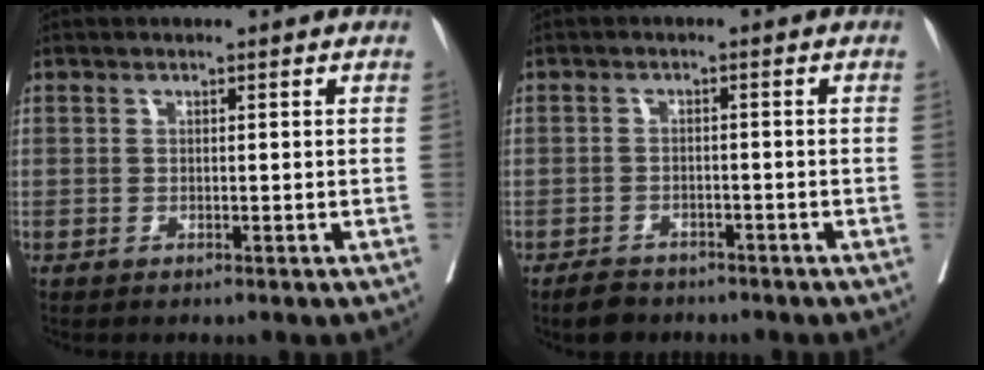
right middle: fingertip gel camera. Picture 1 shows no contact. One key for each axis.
{"total": 3.7, "fx": -3.1, "fy": 1.8, "fz": 1.0, "tx": -0.022, "ty": 0.000, "tz": -0.050}